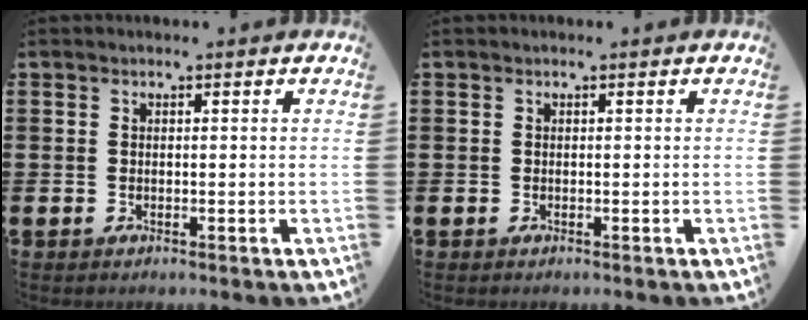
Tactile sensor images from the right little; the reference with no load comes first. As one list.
[{"total": 0.0}]